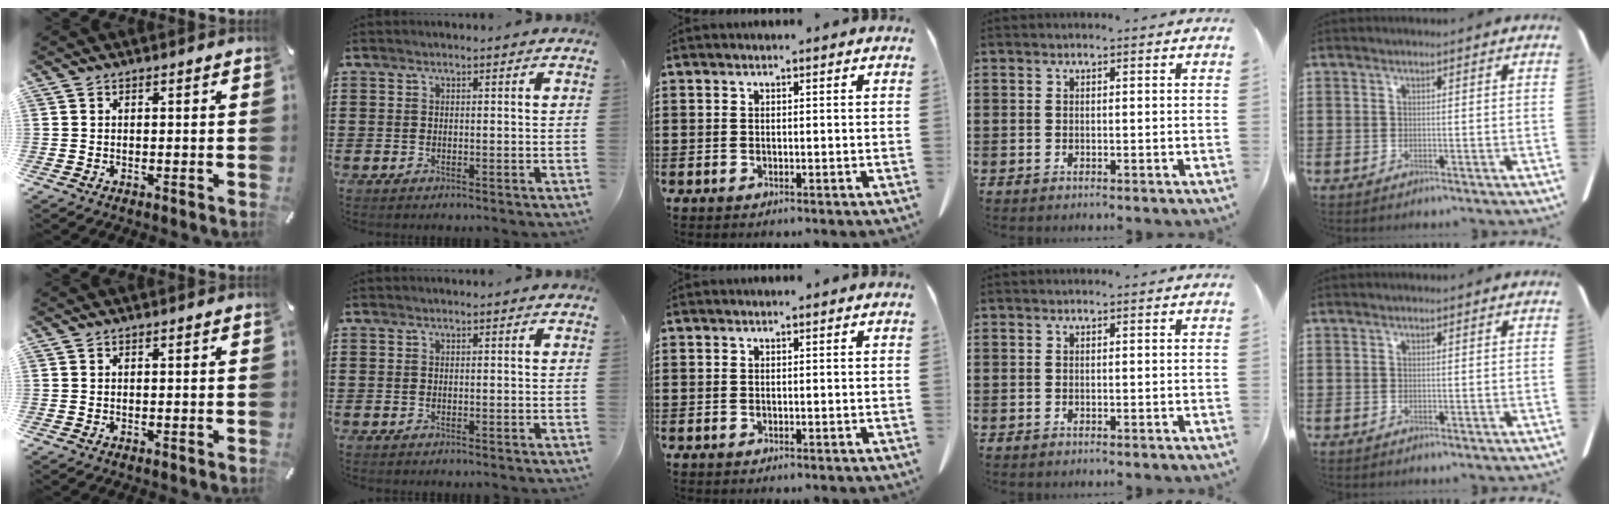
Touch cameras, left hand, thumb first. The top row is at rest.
{}